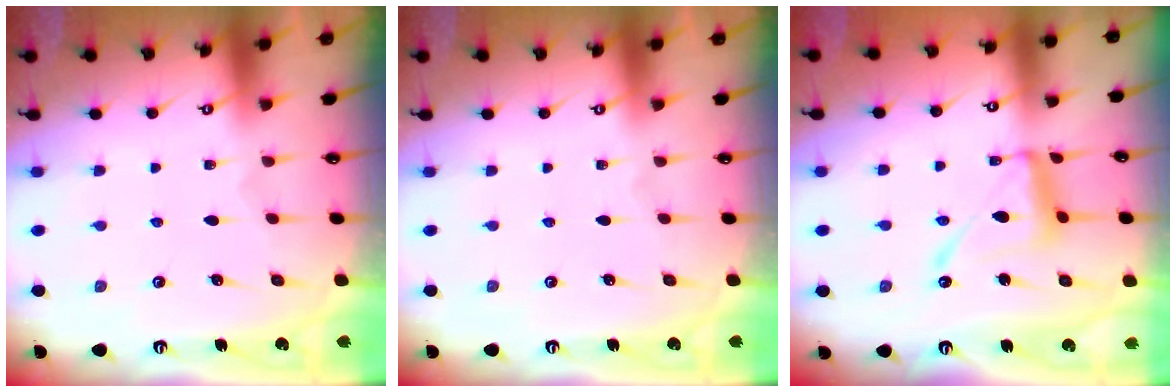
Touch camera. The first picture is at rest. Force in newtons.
{"total": 0.0}
{"total": 13.5, "press": 13.5, "slide": 1.1}